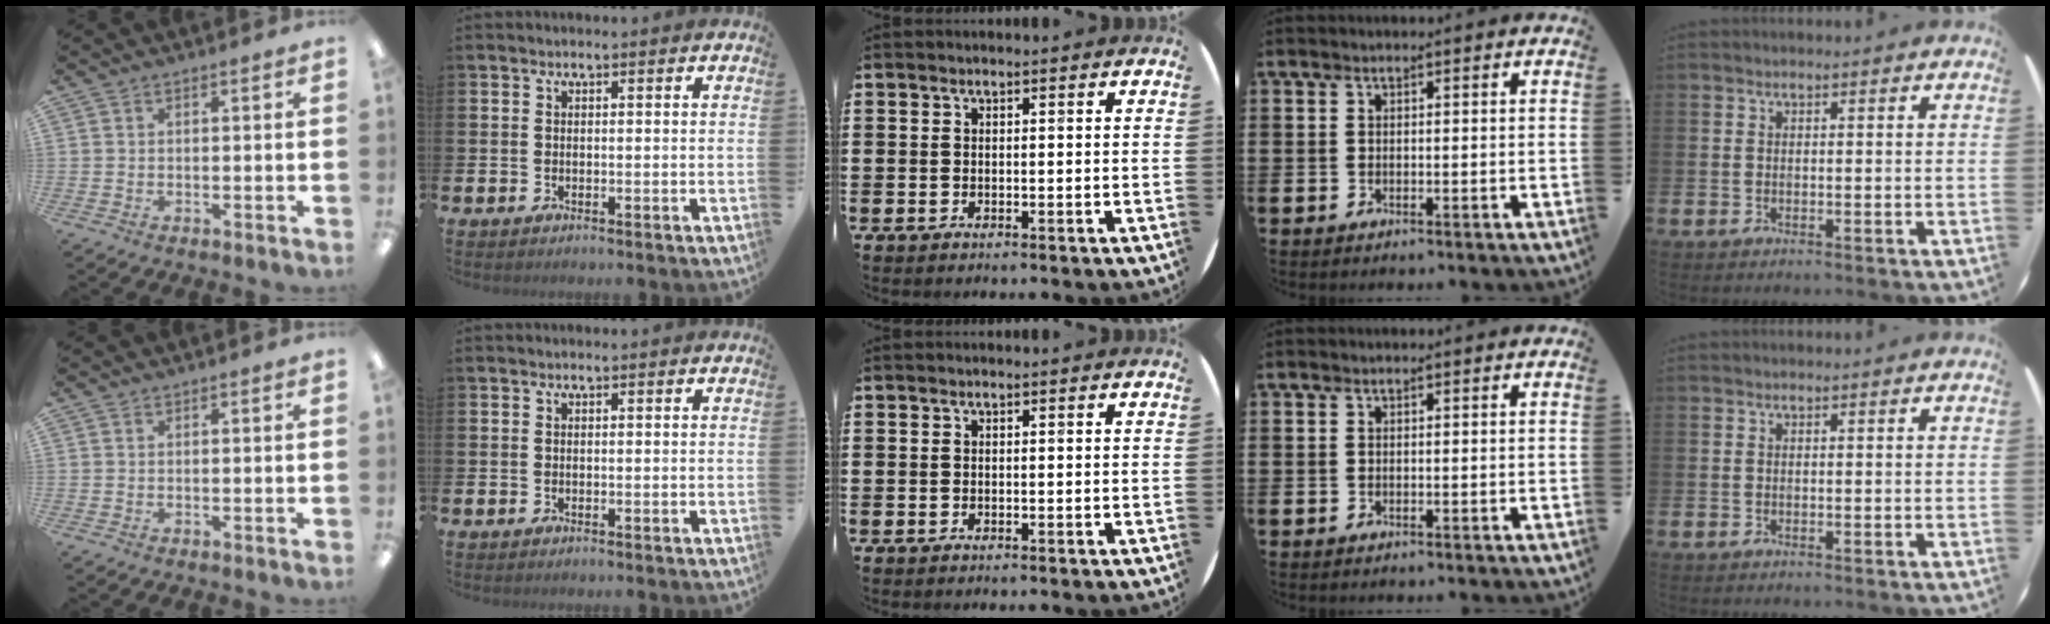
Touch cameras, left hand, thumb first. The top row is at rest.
{}